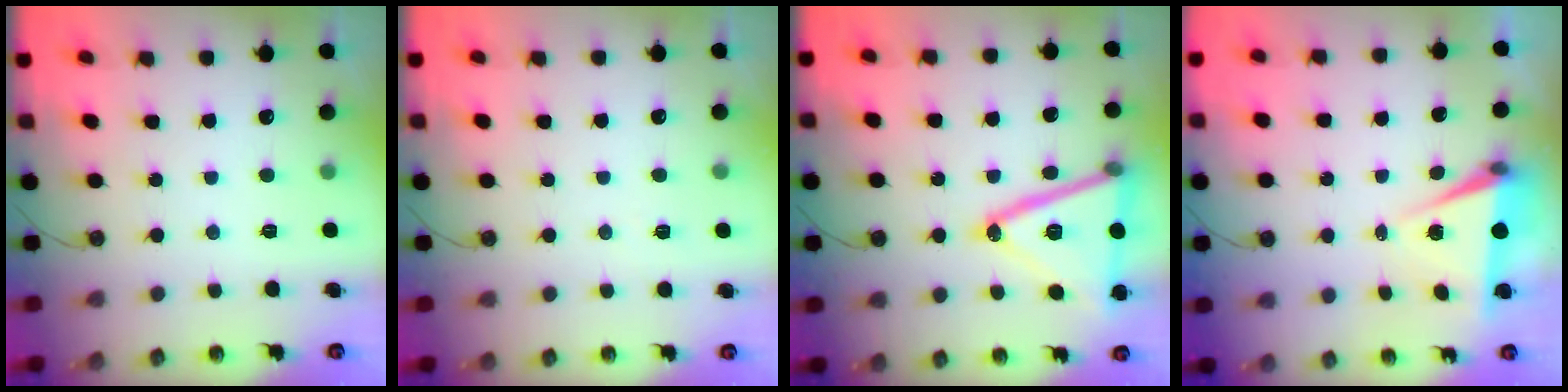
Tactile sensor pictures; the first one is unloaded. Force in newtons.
{"total": 3.9, "press": 3.6, "slide": 1.6}
{"total": 21.9, "press": 21.6, "slide": 3.3}
{"total": 6.9, "press": 5.4, "slide": 4.3}